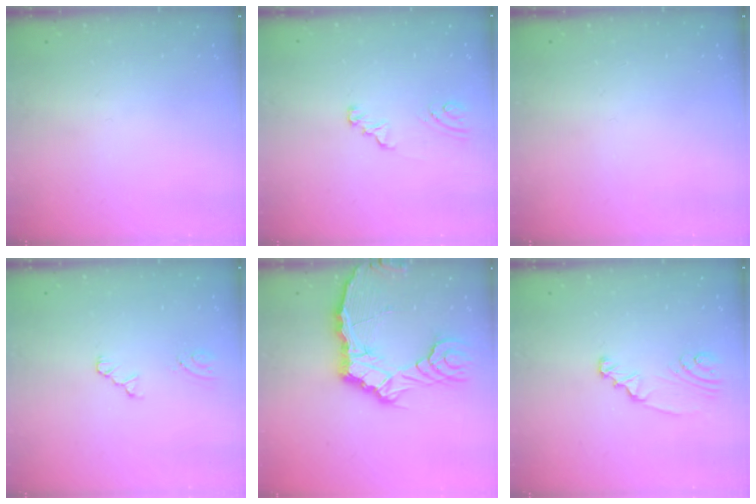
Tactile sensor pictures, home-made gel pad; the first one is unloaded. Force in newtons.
{"total": 2.5, "press": 2.5, "slide": 0.2}
{"total": 0.0}
{"total": 1.9, "press": 1.9, "slide": 0.3}
{"total": 13.7, "press": 13.5, "slide": 1.9}
{"total": 2.3, "press": 2.3, "slide": 0.3}